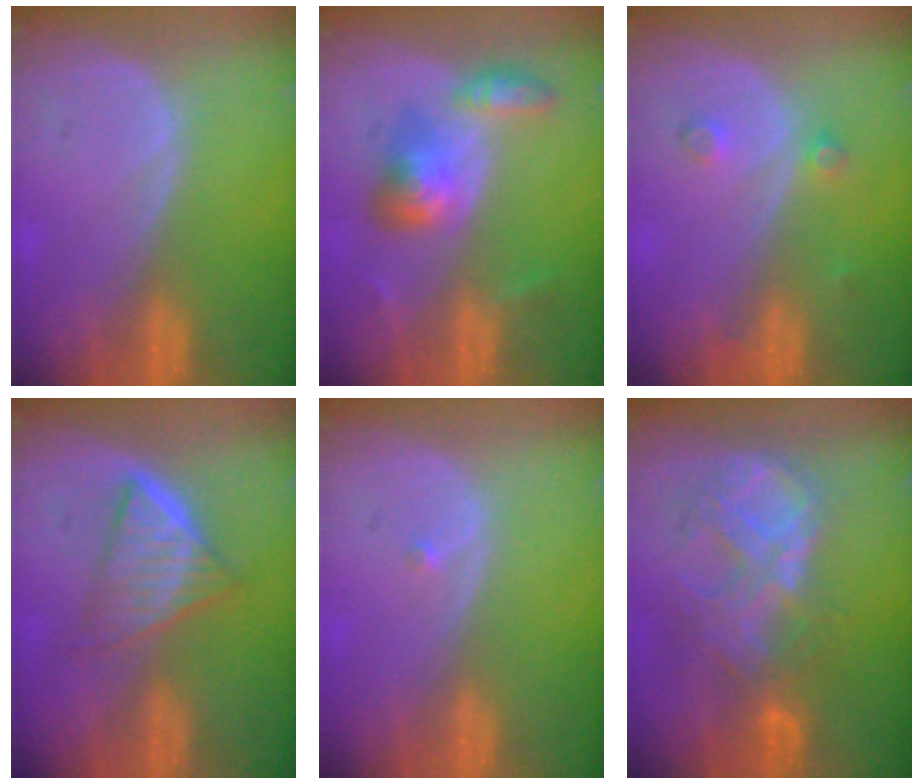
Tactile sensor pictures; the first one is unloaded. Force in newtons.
{"total": 5.7, "press": 5.6, "slide": 1.1}
{"total": 2.5, "press": 2.1, "slide": 1.3}
{"total": 6.5, "press": 5.5, "slide": 3.5}
{"total": 0.6, "press": 0.5, "slide": 0.4}
{"total": 9.1, "press": 7.8, "slide": 4.7}